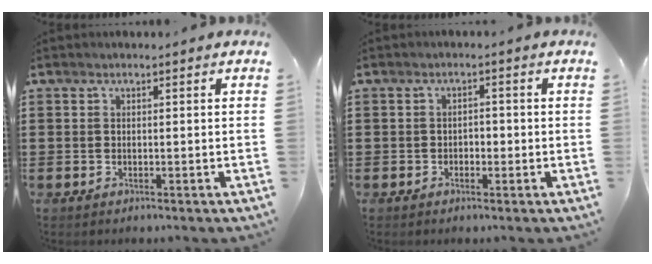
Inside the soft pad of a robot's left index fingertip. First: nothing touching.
{"total": 1.3, "force": [-0.6, 0.9, 0.7], "torque": [-0.017, 0.003, -0.015]}